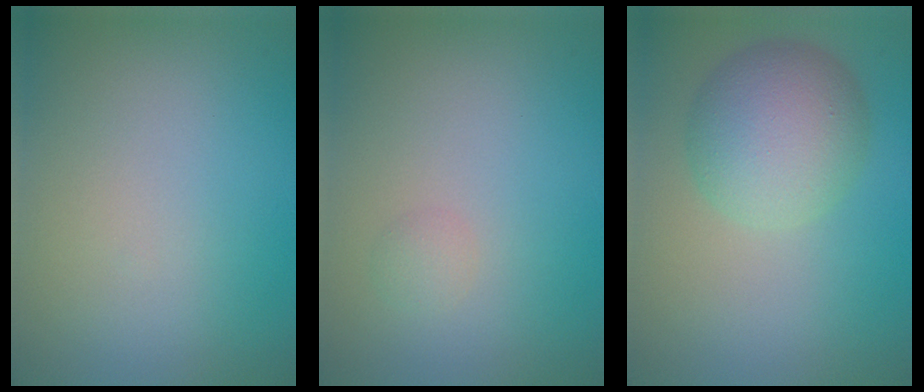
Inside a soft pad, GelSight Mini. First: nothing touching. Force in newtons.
{"total": 0.9, "press": 0.9, "slide": 0.0}
{"total": 6.5, "press": 6.5, "slide": 0.1}